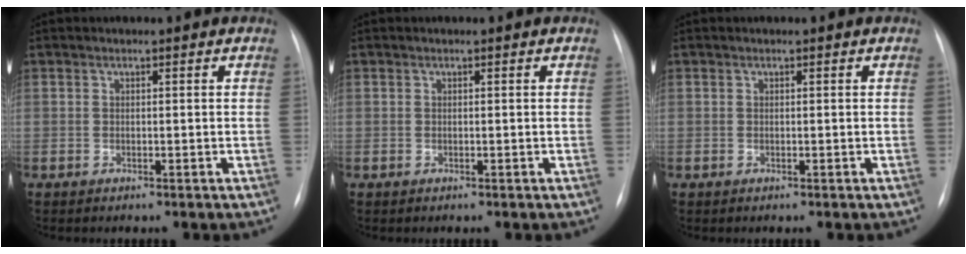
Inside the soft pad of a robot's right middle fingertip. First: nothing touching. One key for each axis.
{"total": 0.0}
{"total": 0.0}